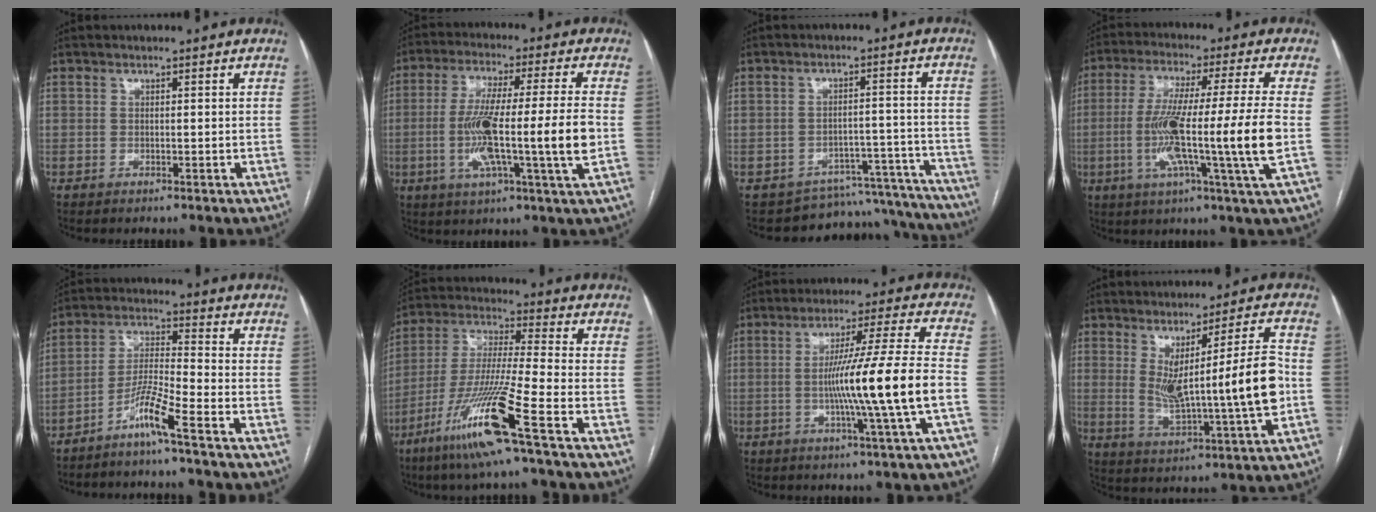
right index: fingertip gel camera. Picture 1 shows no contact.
{"total": 15.4, "force": [-2.3, -0.5, 15.2], "torque": [-0.279, -0.004, -0.048]}
{"total": 14.9, "force": [-14.1, 4.6, 0.1], "torque": [0.024, 0.061, -0.170]}
{"total": 16.9, "force": [-2.7, -1.5, 16.6], "torque": [-0.296, -0.014, -0.059]}
{"total": 6.7, "force": [-4.7, -0.9, 4.8], "torque": [-0.099, -0.009, -0.098]}
{"total": 15.8, "force": [-8.3, -1.3, 13.4], "torque": [-0.279, -0.036, -0.160]}
{"total": 14.5, "force": [-2.9, -2.2, 14.0], "torque": [-0.237, -0.005, -0.051]}
{"total": 13.4, "force": [0.6, -0.3, 13.4], "torque": [-0.219, -0.006, 0.018]}